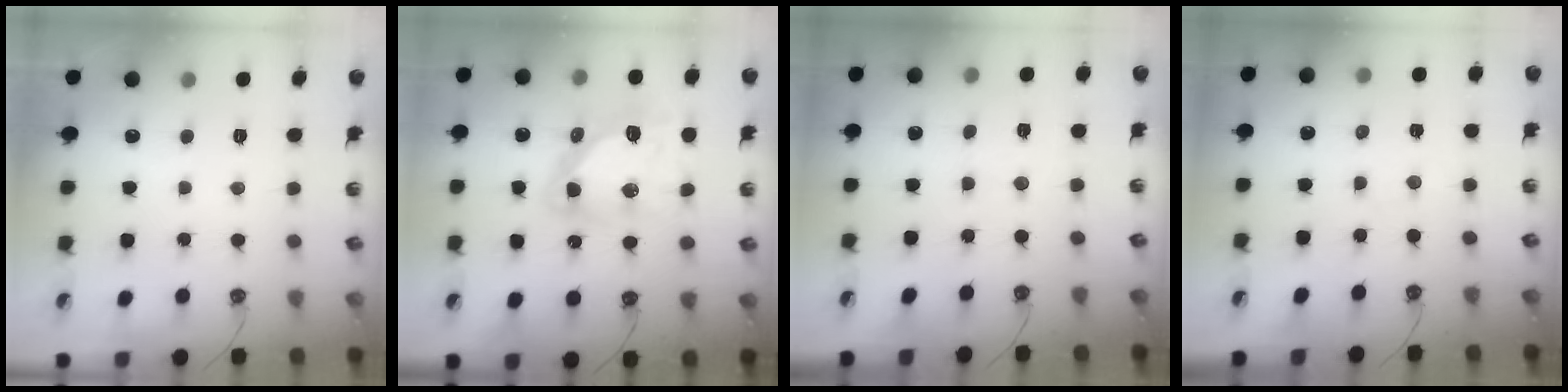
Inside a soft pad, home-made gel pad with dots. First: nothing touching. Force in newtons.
{"total": 13.2, "press": 13.1, "slide": 1.4}
{"total": 2.0, "press": 2.0, "slide": 0.4}
{"total": 1.9, "press": 1.9, "slide": 0.3}